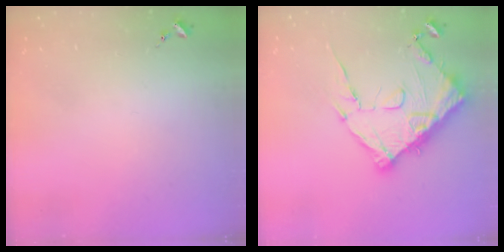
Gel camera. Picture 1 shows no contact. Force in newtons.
{"total": 15.0, "press": 14.9, "slide": 1.5}